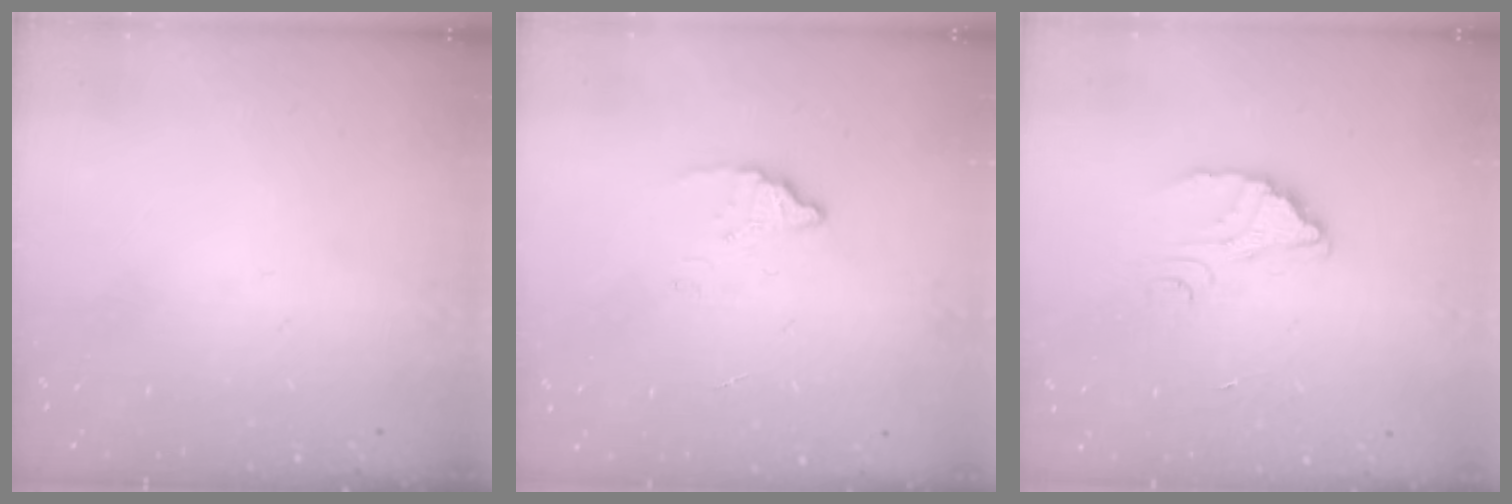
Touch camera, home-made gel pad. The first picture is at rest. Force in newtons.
{"total": 1.8, "press": 1.7, "slide": 0.1}
{"total": 2.7, "press": 2.7, "slide": 0.1}